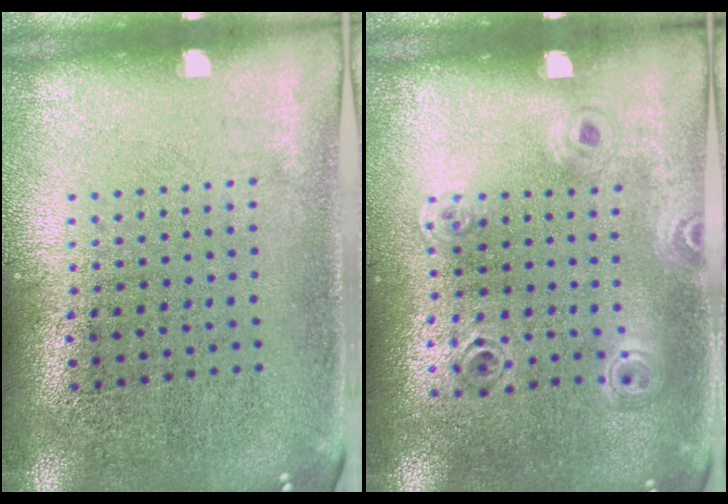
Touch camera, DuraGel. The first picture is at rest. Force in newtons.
{"total": 1.1, "press": 1.0, "slide": 0.3}